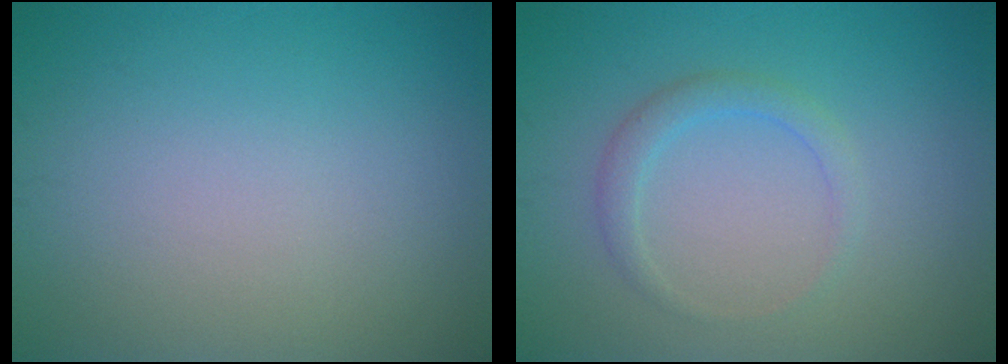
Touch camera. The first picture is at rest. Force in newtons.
{"total": 1.8, "press": 1.8, "slide": 0.1}